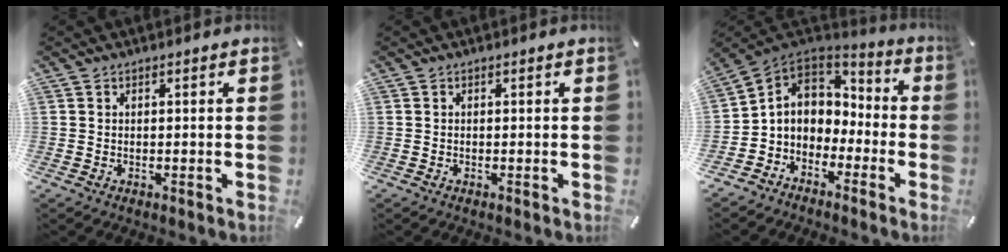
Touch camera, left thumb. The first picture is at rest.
{"total": 0.0}
{"total": 7.3, "force": [-1.5, 6.9, 1.9], "torque": [-0.056, 0.009, -0.026]}